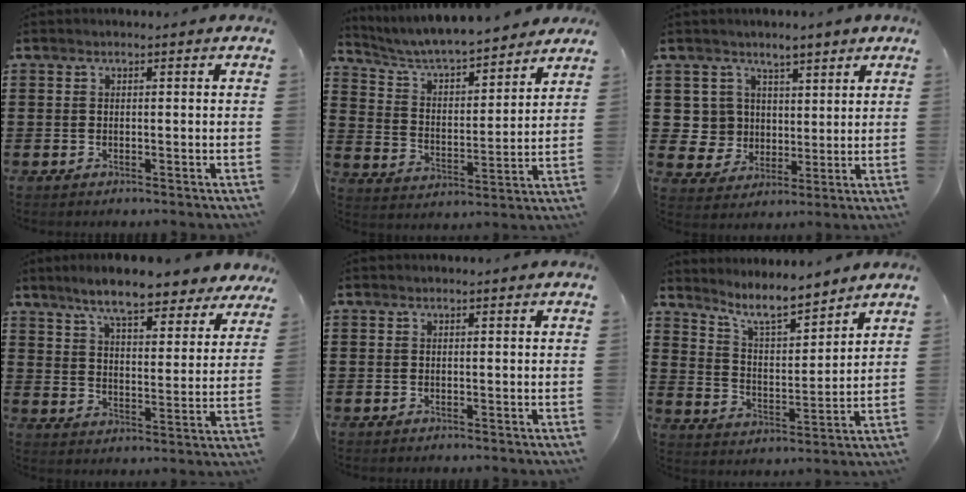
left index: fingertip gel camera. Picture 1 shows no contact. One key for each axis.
{"total": 5.7, "fx": 5.3, "fy": 0.8, "fz": 2.0, "tx": -0.063, "ty": -0.036, "tz": 0.086}
{"total": 6.3, "fx": 3.6, "fy": 5.2, "fz": -0.8, "tx": -0.019, "ty": -0.011, "tz": 0.070}
{"total": 8.3, "fx": 7.4, "fy": 1.0, "fz": 3.6, "tx": -0.098, "ty": -0.030, "tz": 0.133}
{"total": 0.0}
{"total": 8.0, "fx": 7.1, "fy": 0.9, "fz": 3.5, "tx": -0.084, "ty": -0.038, "tz": 0.126}